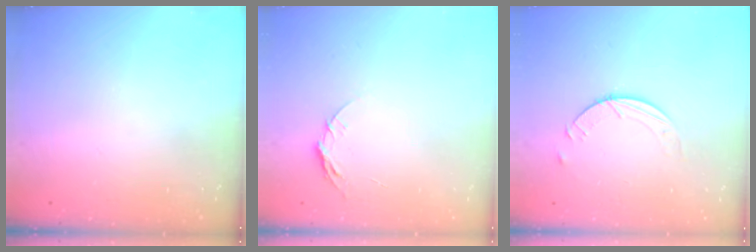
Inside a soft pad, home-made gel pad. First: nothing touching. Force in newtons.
{"total": 6.5, "press": 6.5, "slide": 0.6}
{"total": 6.0, "press": 6.0, "slide": 0.6}